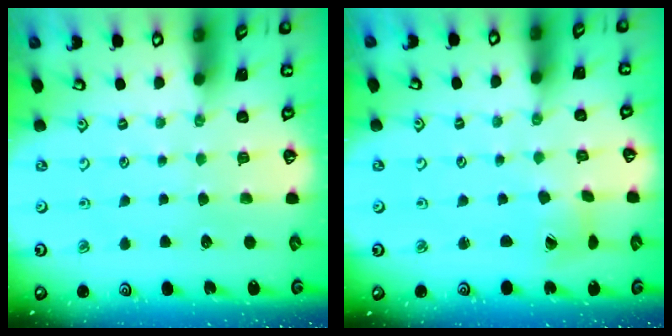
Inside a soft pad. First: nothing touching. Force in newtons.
{"total": 3.0, "press": 3.0, "slide": 0.3}